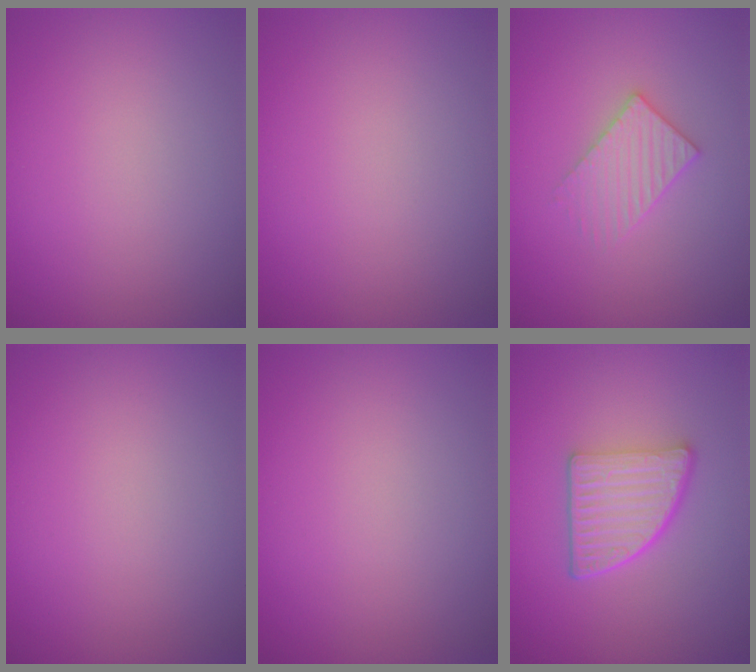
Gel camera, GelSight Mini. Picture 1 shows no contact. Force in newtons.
{"total": 0.0}
{"total": 2.7, "press": 2.7, "slide": 0.5}
{"total": 0.0}
{"total": 0.0}
{"total": 5.0, "press": 3.7, "slide": 3.4}